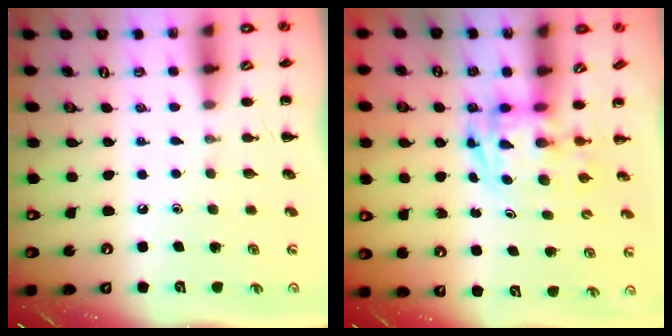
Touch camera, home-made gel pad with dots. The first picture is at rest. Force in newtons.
{"total": 2.6, "press": 2.6, "slide": 0.5}